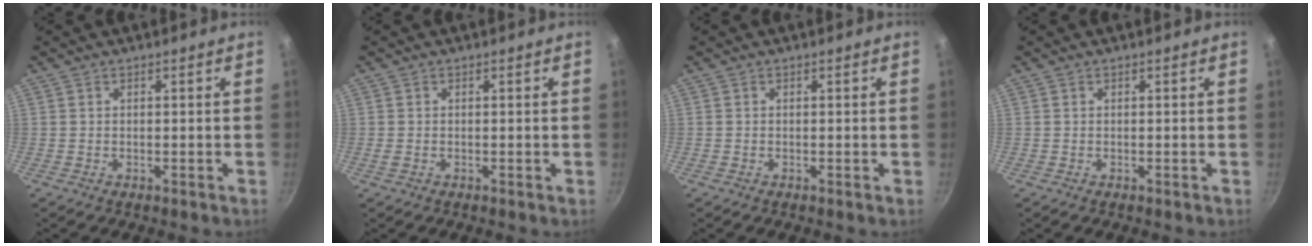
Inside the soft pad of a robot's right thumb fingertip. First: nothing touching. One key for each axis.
{"total": 1.0, "fx": -0.2, "fy": 0.5, "fz": 0.8, "tx": -0.014, "ty": 0.000, "tz": -0.006}
{"total": 0.0}
{"total": 0.0}